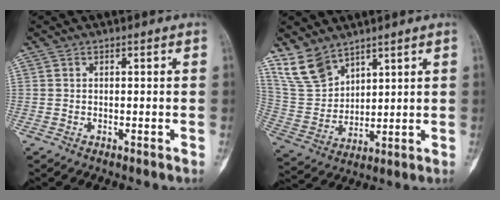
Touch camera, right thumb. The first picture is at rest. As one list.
[{"total": 9.7, "force": [7.4, 5.2, 3.5], "torque": [-0.063, -0.036, 0.170]}]